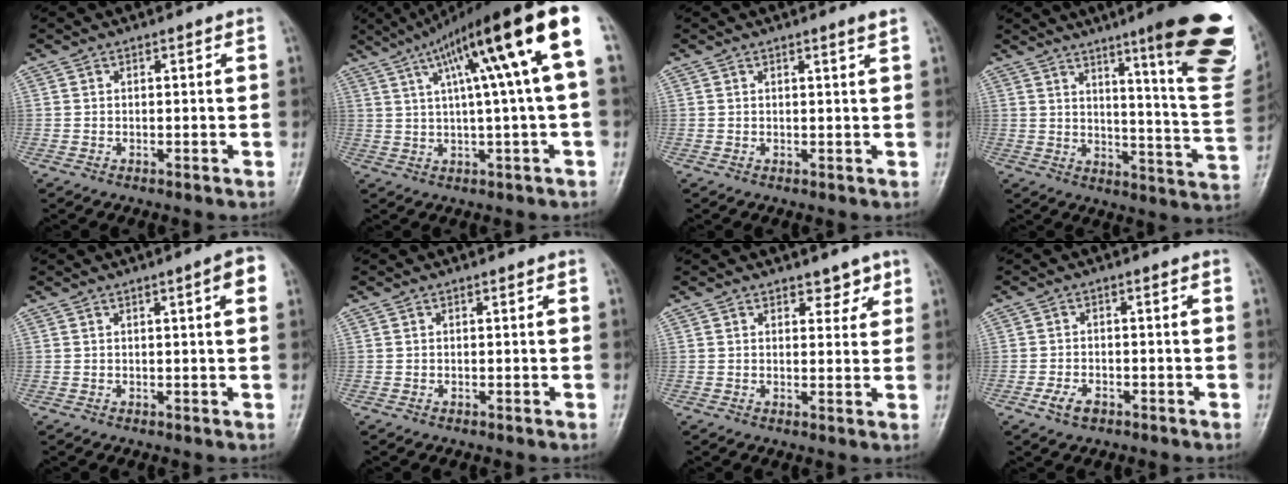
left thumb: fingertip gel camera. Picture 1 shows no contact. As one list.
[{"total": 17.5, "force": [5.8, 1.3, 16.4], "torque": [-0.258, 0.025, 0.091]}, {"total": 1.4, "force": [0.9, -0.4, 1.0], "torque": [-0.020, -0.009, 0.015]}, {"total": 23.7, "force": [13.1, 3.1, 19.5], "torque": [-0.216, -0.067, 0.175]}, {"total": 3.8, "force": [1.3, 0.4, 3.6], "torque": [-0.044, 0.002, 0.016]}, {"total": 0.0}, {"total": 3.2, "force": [2.3, 1.8, 1.4], "torque": [0.006, -0.014, 0.032]}, {"total": 3.3, "force": [-1.8, 1.8, 2.0], "torque": [-0.040, 0.009, -0.032]}]